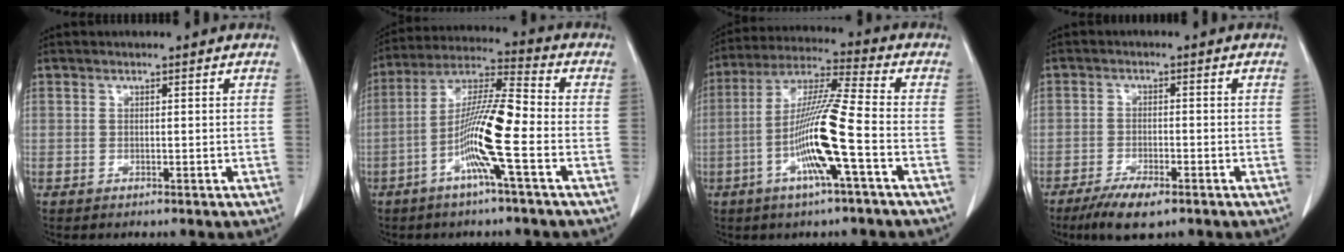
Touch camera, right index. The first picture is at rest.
{"total": 12.0, "force": [-3.9, -0.2, 11.3], "torque": [-0.220, 0.005, -0.083]}
{"total": 13.0, "force": [-4.0, -0.5, 12.3], "torque": [-0.244, -0.001, -0.083]}
{"total": 5.9, "force": [-4.0, 1.4, 4.1], "torque": [-0.073, -0.011, -0.066]}